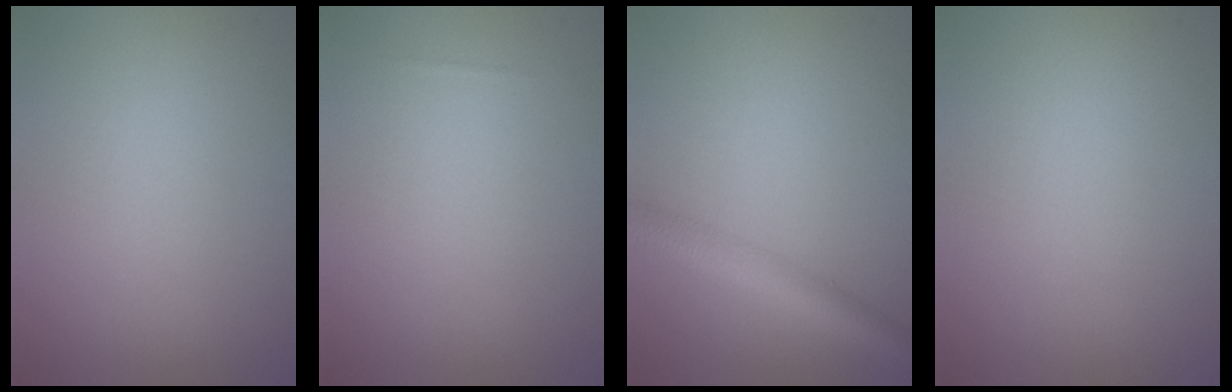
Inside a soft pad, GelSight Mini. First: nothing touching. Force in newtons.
{"total": 0.0}
{"total": 3.9, "press": 3.9, "slide": 0.1}
{"total": 0.0}